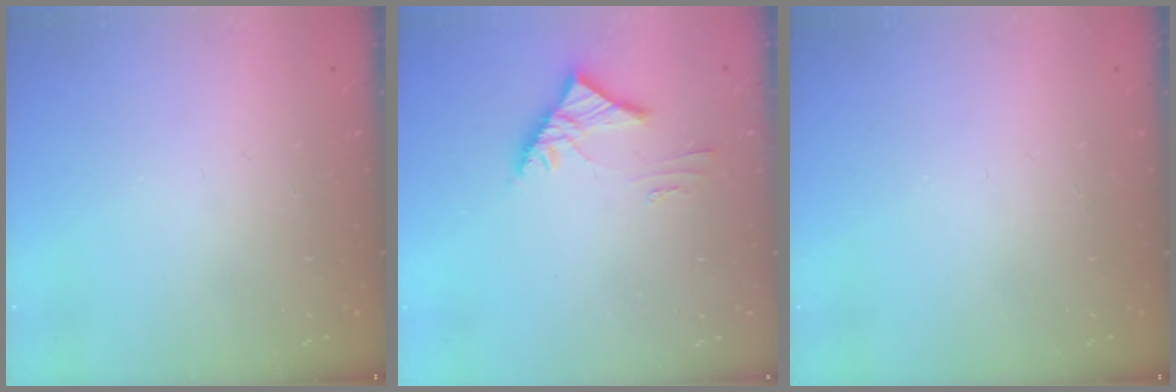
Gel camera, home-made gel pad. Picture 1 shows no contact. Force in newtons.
{"total": 4.0, "press": 3.9, "slide": 0.9}
{"total": 0.0}